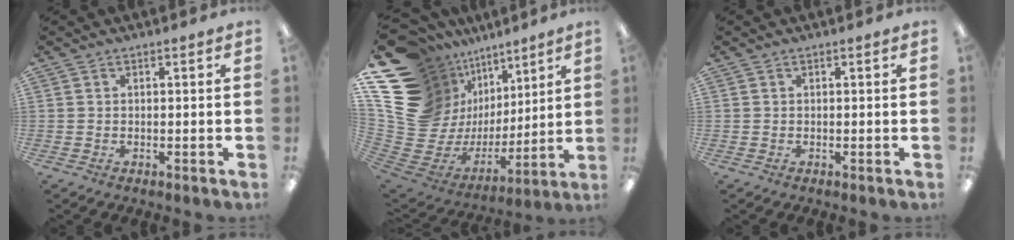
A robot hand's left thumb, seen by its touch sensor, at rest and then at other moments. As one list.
[{"total": 20.8, "force": [8.3, 17.0, 8.6], "torque": [-0.159, -0.100, 0.205]}, {"total": 0.0}]